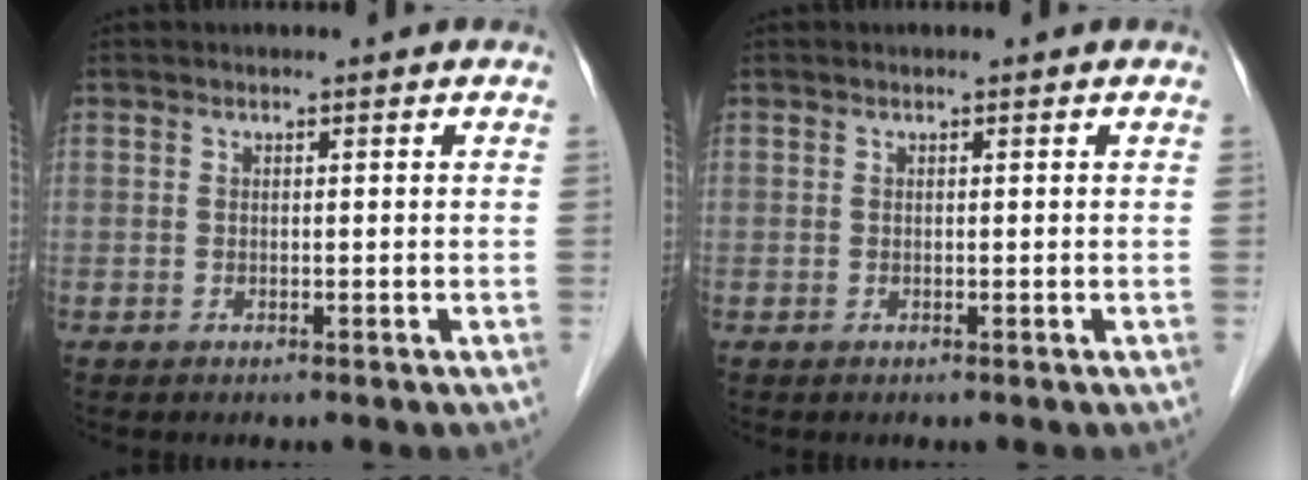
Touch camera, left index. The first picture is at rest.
{"total": 0.0}